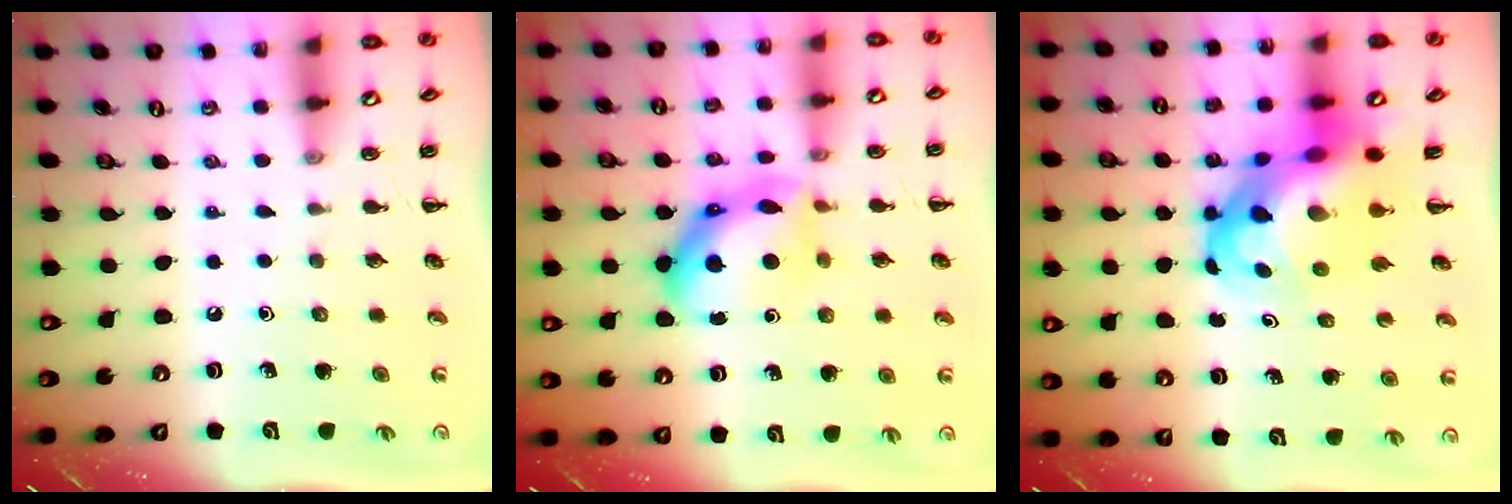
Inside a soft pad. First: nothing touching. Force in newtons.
{"total": 12.3, "press": 12.3, "slide": 0.2}
{"total": 14.5, "press": 14.0, "slide": 3.9}